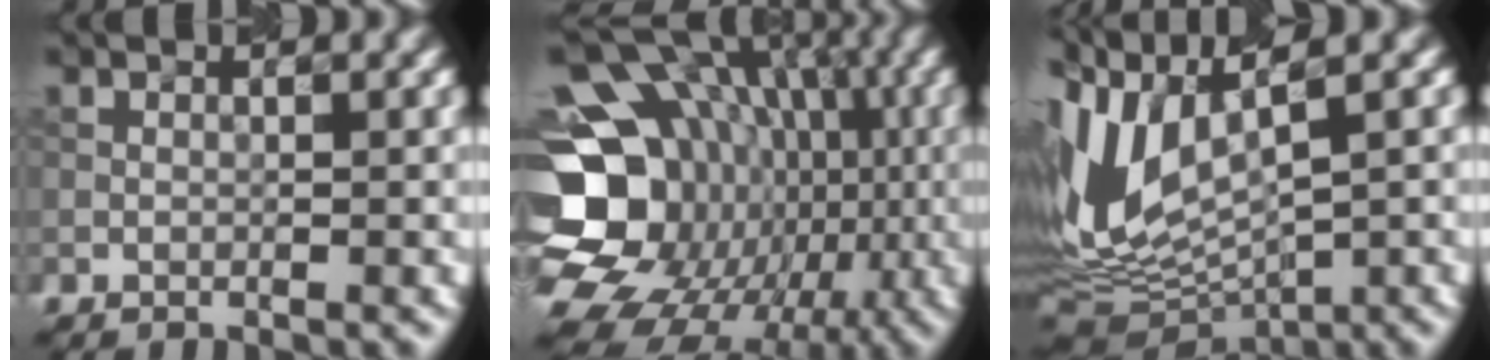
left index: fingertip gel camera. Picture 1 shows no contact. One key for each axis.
{"total": 23.3, "fx": -3.7, "fy": 20.0, "fz": 11.4, "tx": -0.192, "ty": -0.006, "tz": -0.088}
{"total": 9.2, "fx": 1.7, "fy": 4.2, "fz": 8.0, "tx": -0.184, "ty": -0.002, "tz": 0.046}